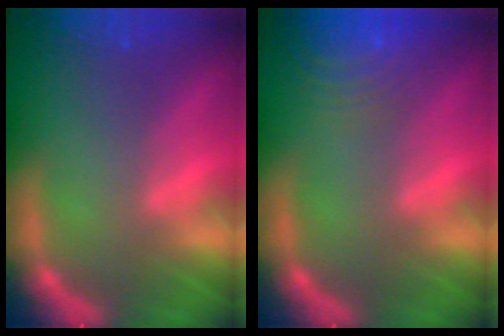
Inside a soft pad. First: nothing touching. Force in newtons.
{"total": 9.5}